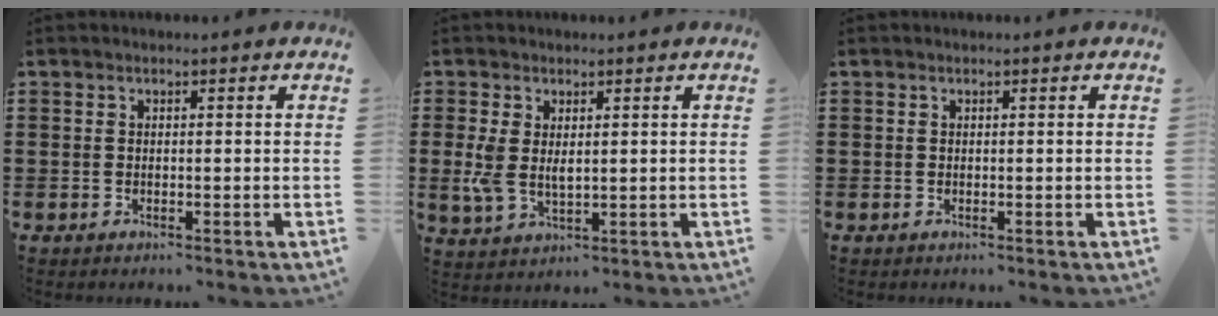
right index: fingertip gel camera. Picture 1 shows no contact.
{"total": 4.3, "force": [0.7, 2.4, 3.5], "torque": [-0.079, 0.004, 0.012]}
{"total": 0.0}